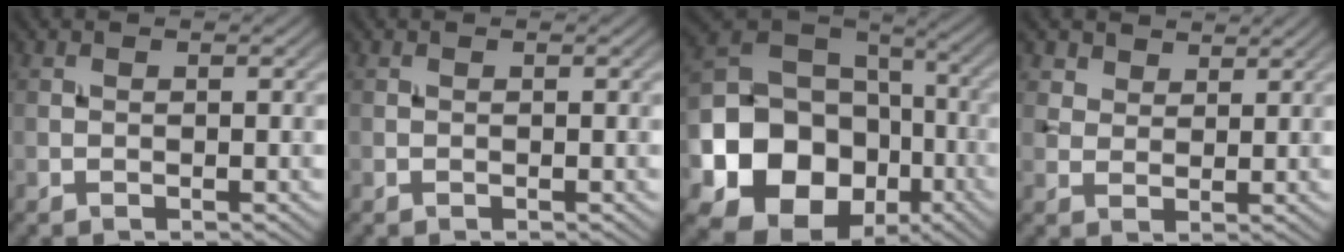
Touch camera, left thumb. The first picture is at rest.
{"total": 0.0}
{"total": 19.8, "force": [-6.9, 15.9, 9.6], "torque": [-0.206, -0.047, -0.140]}
{"total": 3.6, "force": [2.7, 2.1, 1.1], "torque": [-0.034, -0.007, 0.066]}